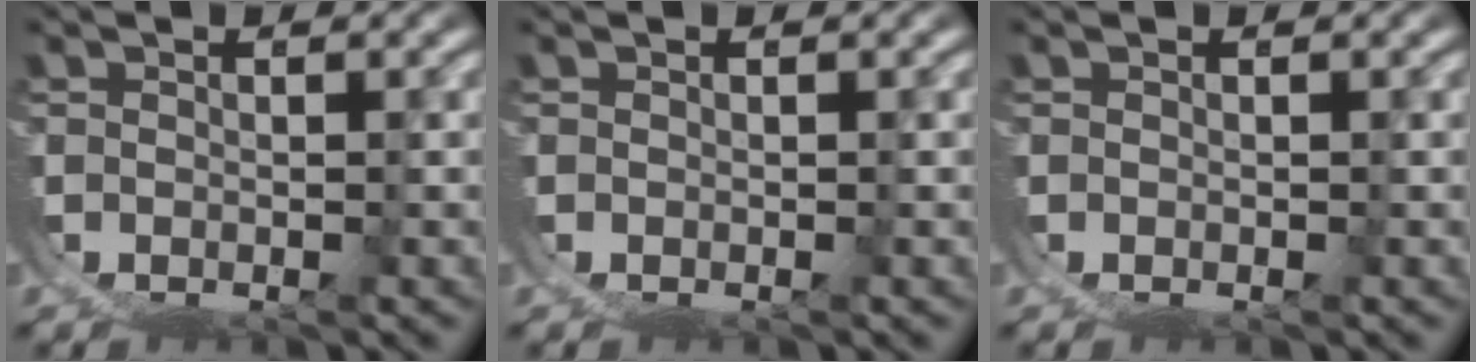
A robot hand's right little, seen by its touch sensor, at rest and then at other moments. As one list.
[{"total": 0.0}, {"total": 0.0}]